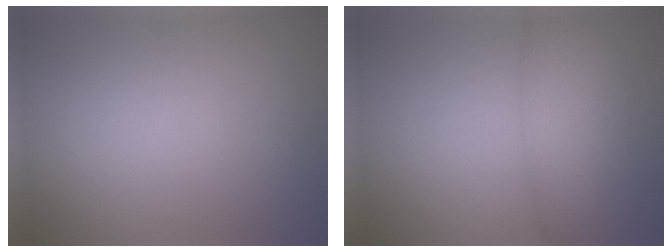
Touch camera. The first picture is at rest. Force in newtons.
{"total": 4.0, "press": 4.0, "slide": 0.0}